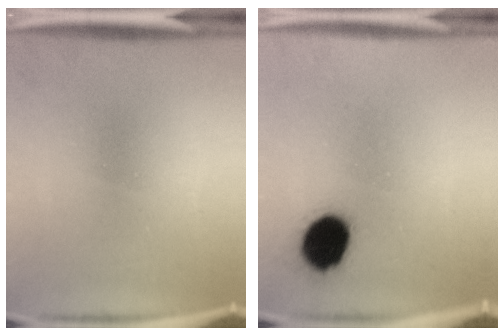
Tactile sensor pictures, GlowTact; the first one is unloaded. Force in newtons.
{"total": 11.3}